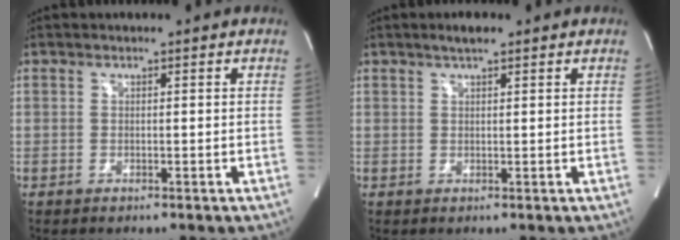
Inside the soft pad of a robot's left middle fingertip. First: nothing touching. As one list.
[{"total": 2.3, "force": [1.6, 0.4, 1.5], "torque": [-0.032, 0.009, 0.027]}]